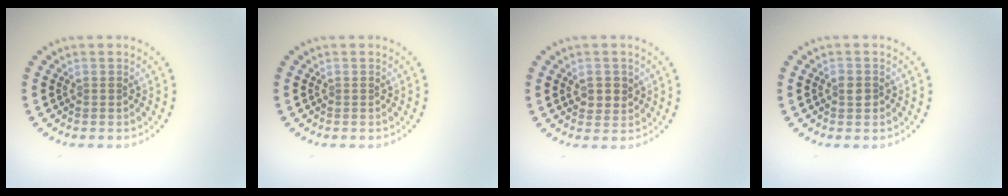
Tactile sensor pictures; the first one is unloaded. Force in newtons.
{"total": 0.0}
{"total": 2.0, "press": 1.9, "slide": 0.6}
{"total": 1.3, "press": 1.3, "slide": 0.3}